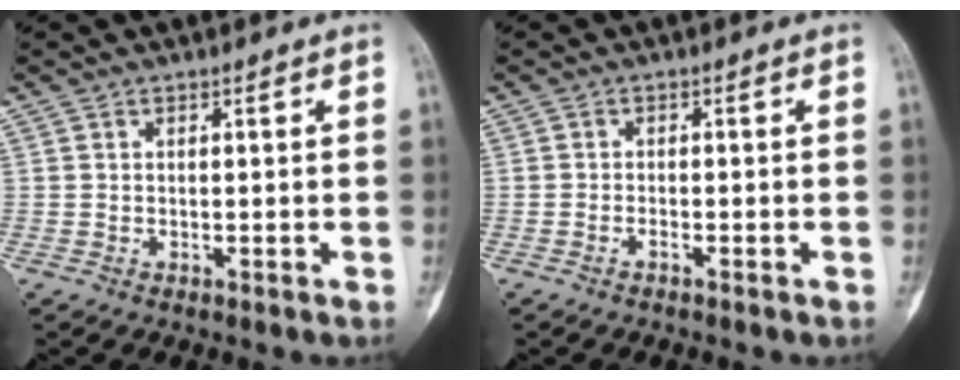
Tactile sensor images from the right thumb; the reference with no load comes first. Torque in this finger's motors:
{"motor_torque": [-0.24, -0.08, -0.24, 0.09, -0.03]}